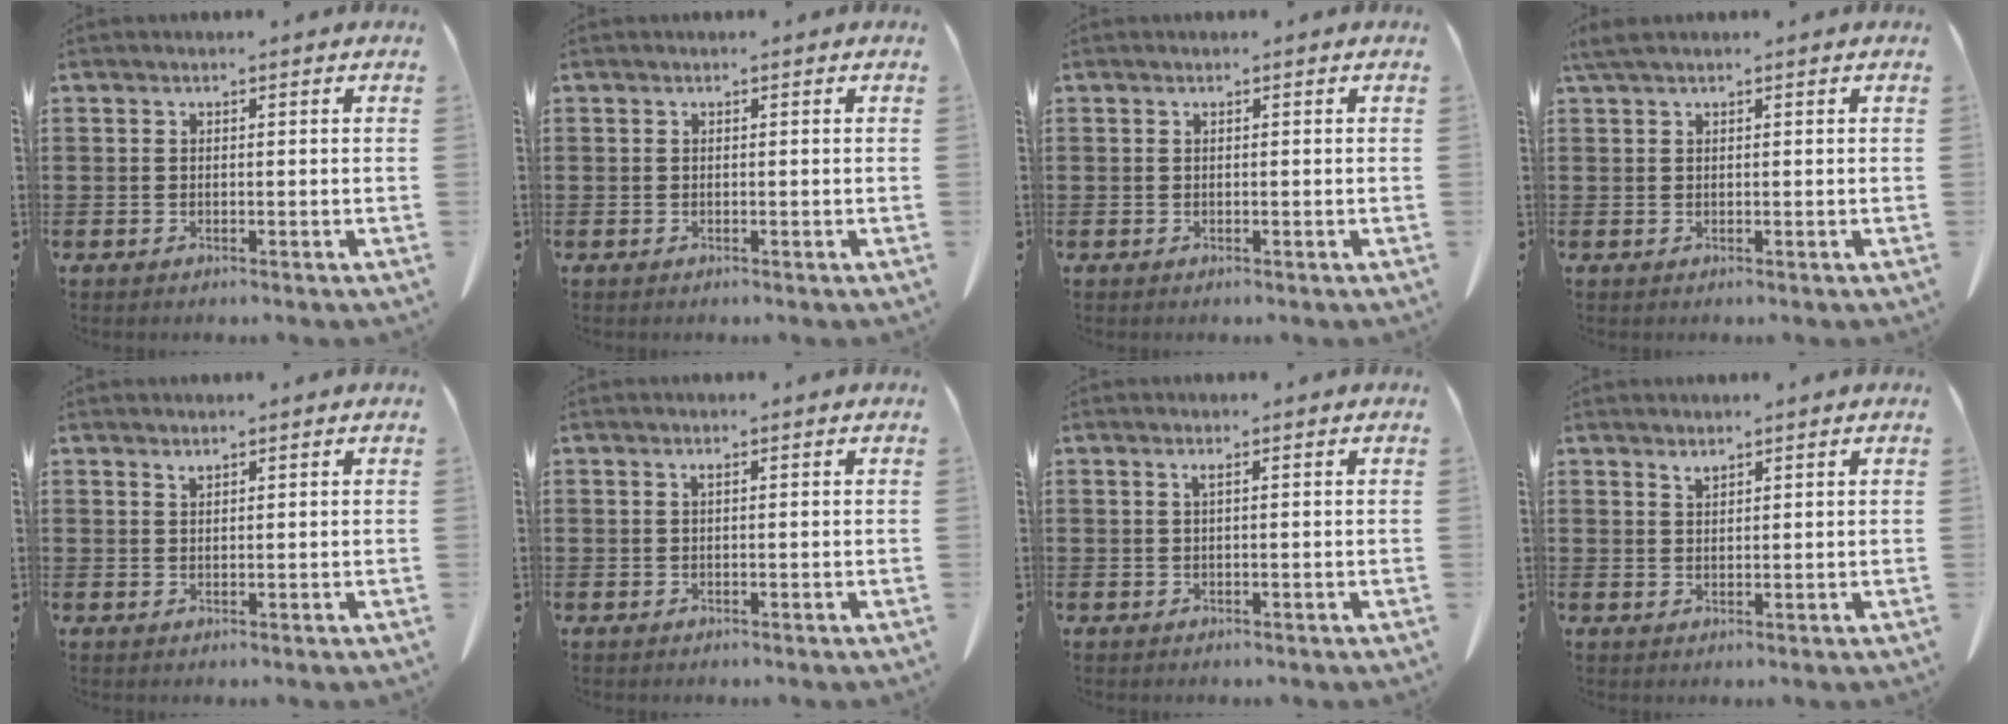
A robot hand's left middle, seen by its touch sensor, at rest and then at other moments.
{"total": 0.0}
{"total": 0.0}
{"total": 1.5, "force": [1.0, 0.2, 1.1], "torque": [-0.025, -0.001, 0.020]}
{"total": 1.0, "force": [0.9, 0.0, 0.4], "torque": [-0.011, -0.004, 0.019]}
{"total": 0.6, "force": [0.3, 0.0, 0.5], "torque": [-0.012, -0.003, 0.007]}
{"total": 0.9, "force": [0.3, -0.1, 0.9], "torque": [-0.017, -0.004, 0.007]}
{"total": 1.4, "force": [1.4, 0.2, 0.4], "torque": [-0.010, -0.003, 0.027]}